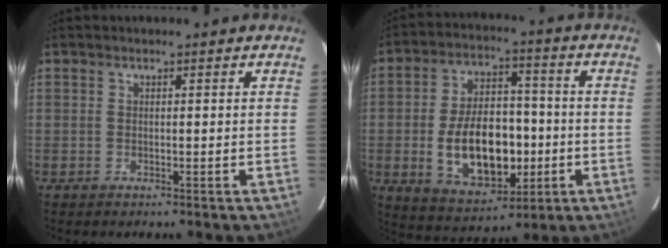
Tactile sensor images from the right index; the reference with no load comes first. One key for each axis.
{"total": 16.2, "fx": -3.2, "fy": 9.7, "fz": 12.6, "tx": -0.245, "ty": 0.012, "tz": -0.029}